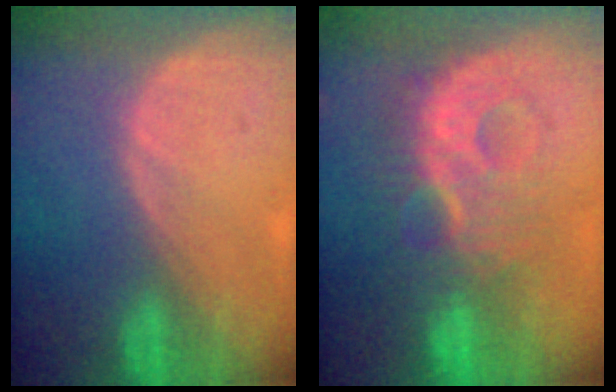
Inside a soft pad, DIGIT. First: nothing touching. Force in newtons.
{"total": 9.4, "press": 9.3, "slide": 1.6}